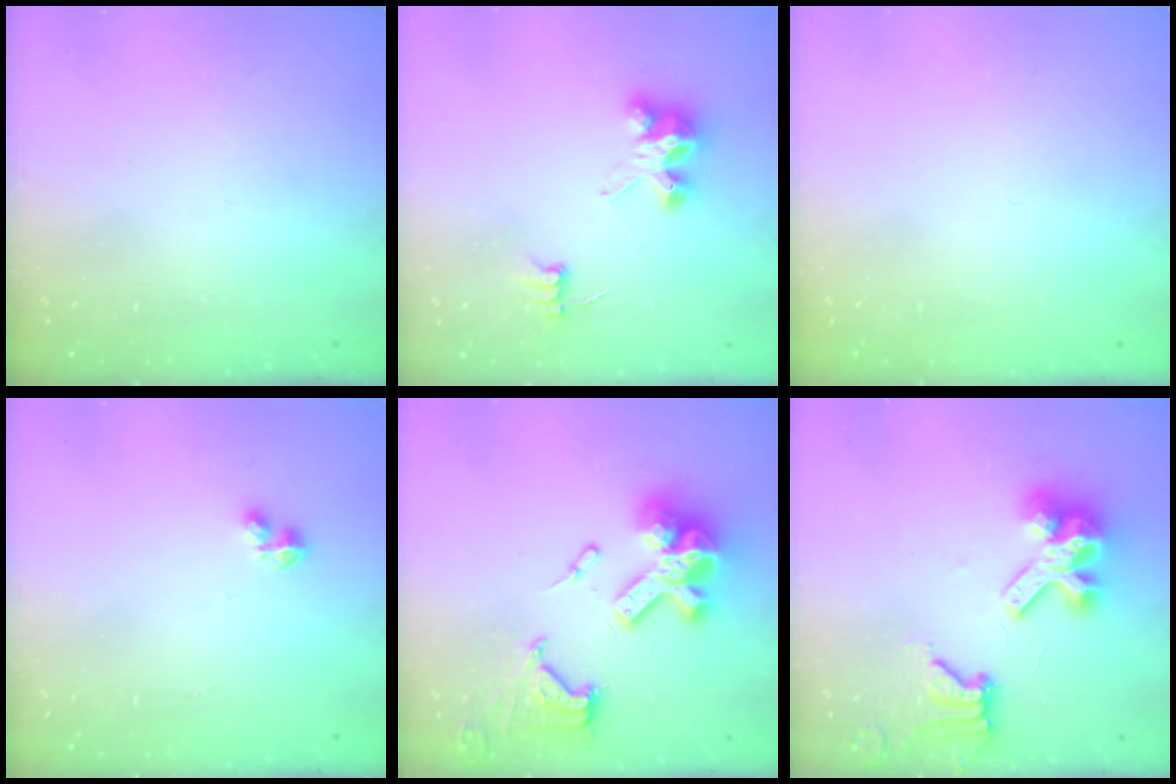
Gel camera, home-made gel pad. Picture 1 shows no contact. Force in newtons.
{"total": 6.8, "press": 6.8, "slide": 0.2}
{"total": 0.0}
{"total": 2.9, "press": 2.9, "slide": 0.5}
{"total": 20.4, "press": 20.3, "slide": 2.1}
{"total": 15.6, "press": 15.4, "slide": 2.1}